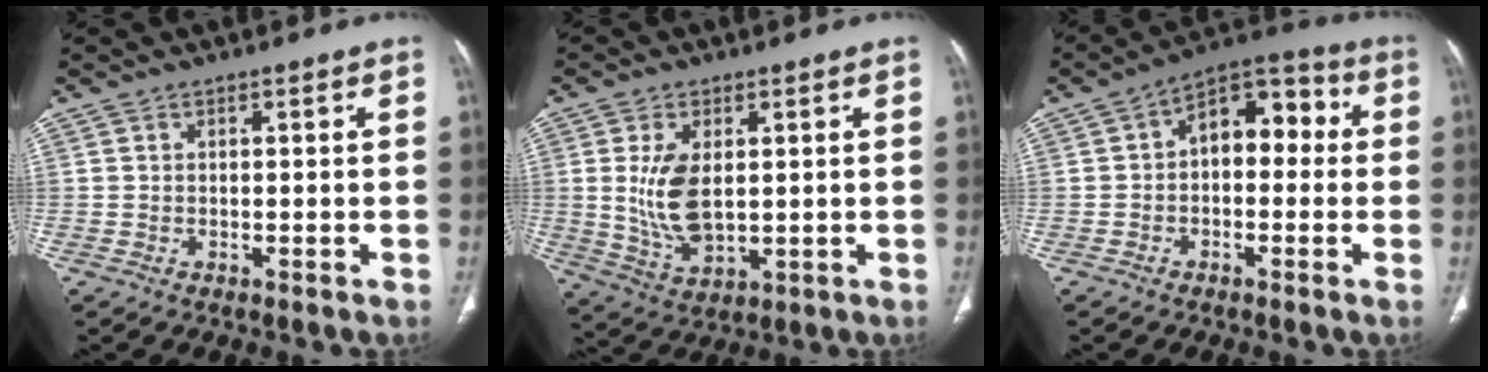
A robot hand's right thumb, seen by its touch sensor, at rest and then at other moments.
{"total": 9.6, "force": [1.2, 5.4, 7.9], "torque": [-0.152, -0.014, 0.036]}
{"total": 10.4, "force": [0.5, 6.6, 8.0], "torque": [-0.080, 0.040, -0.008]}